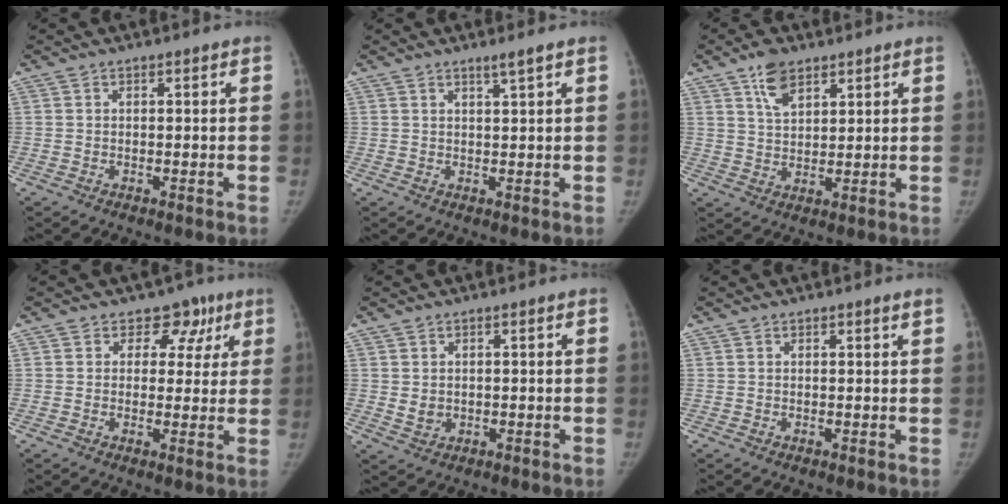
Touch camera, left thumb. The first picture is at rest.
{"total": 1.7, "force": [1.3, -0.3, 1.0], "torque": [-0.017, -0.013, 0.023]}
{"total": 6.2, "force": [3.9, 3.4, 3.5], "torque": [-0.045, -0.021, 0.072]}
{"total": 4.0, "force": [2.0, 3.3, 1.2], "torque": [0.017, -0.005, 0.021]}
{"total": 2.6, "force": [0.2, 2.2, 1.4], "torque": [-0.015, -0.004, 0.010]}
{"total": 0.5, "force": [0.5, 0.1, 0.2], "torque": [-0.001, -0.005, 0.004]}